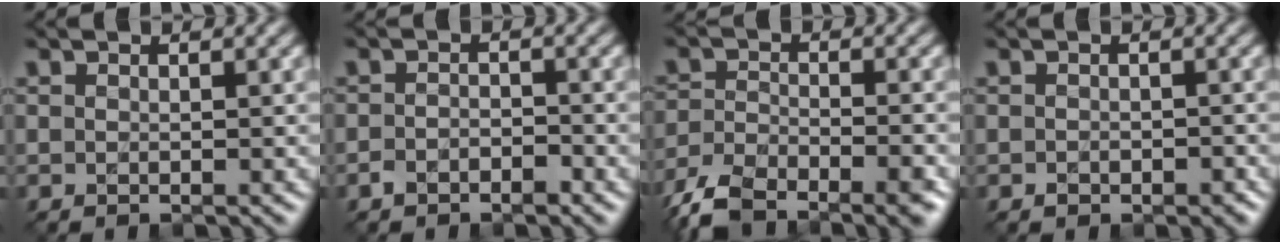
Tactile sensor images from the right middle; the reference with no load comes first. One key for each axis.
{"total": 1.8, "fx": -1.2, "fy": 1.0, "fz": 0.9, "tx": -0.012, "ty": 0.003, "tz": -0.025}
{"total": 8.9, "fx": -6.9, "fy": 3.2, "fz": 4.5, "tx": -0.081, "ty": -0.027, "tz": -0.118}
{"total": 1.2, "fx": -0.6, "fy": 0.8, "fz": 0.6, "tx": -0.007, "ty": -0.003, "tz": -0.010}